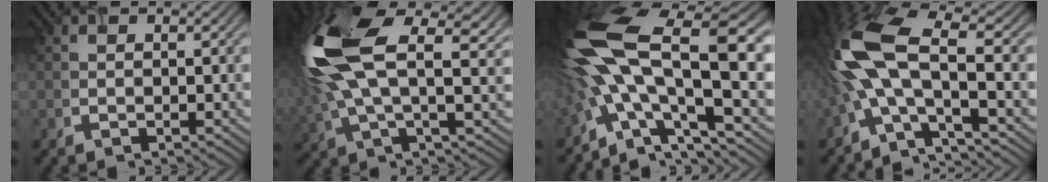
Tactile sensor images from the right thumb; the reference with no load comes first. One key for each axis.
{"total": 17.4, "fx": 4.1, "fy": 7.4, "fz": 15.1, "tx": -0.366, "ty": 0.009, "tz": 0.077}
{"total": 19.0, "fx": -1.5, "fy": 7.3, "fz": 17.5, "tx": -0.348, "ty": -0.004, "tz": -0.024}
{"total": 12.4, "fx": -1.6, "fy": 4.2, "fz": 11.5, "tx": -0.272, "ty": 0.012, "tz": -0.047}